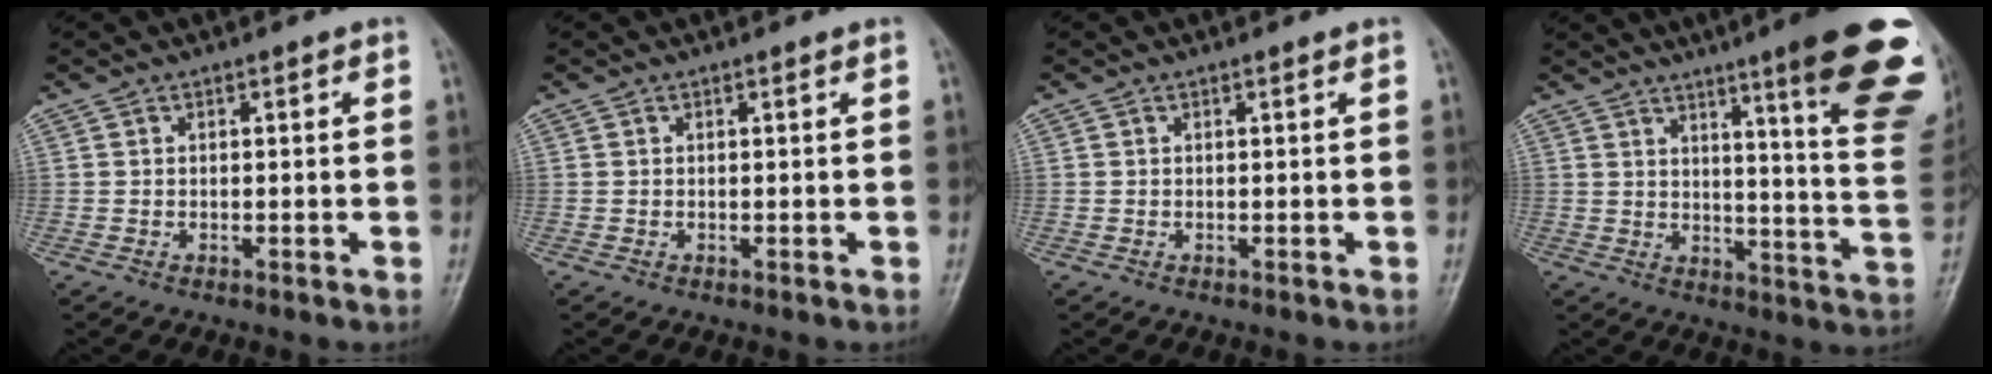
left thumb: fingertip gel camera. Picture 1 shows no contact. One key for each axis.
{"total": 0.0}
{"total": 0.0}
{"total": 22.5, "fx": 13.2, "fy": 2.8, "fz": 17.9, "tx": -0.199, "ty": -0.069, "tz": 0.167}